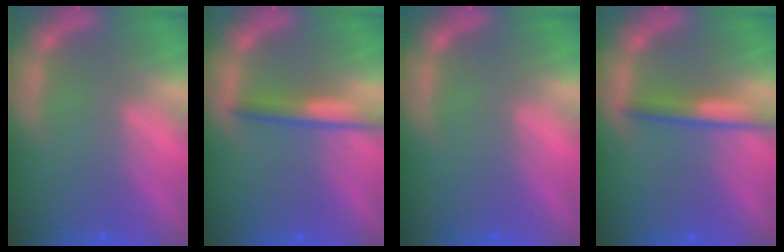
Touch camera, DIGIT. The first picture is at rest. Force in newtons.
{"total": 3.0}
{"total": 0.0}
{"total": 3.0}